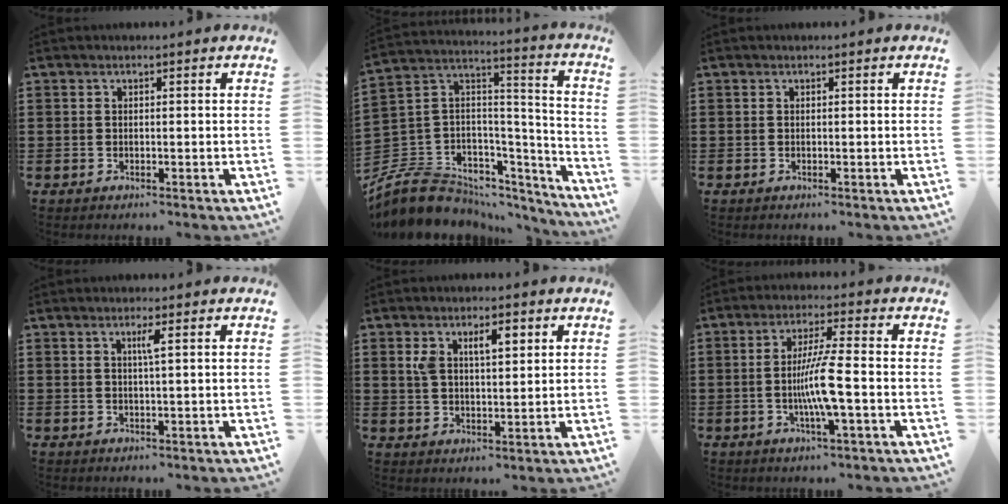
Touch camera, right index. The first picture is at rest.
{"total": 9.2, "force": [-6.4, 6.0, 2.7], "torque": [-0.082, 0.003, -0.123]}
{"total": 0.0}
{"total": 1.8, "force": [0.6, -0.3, 1.7], "torque": [-0.033, -0.004, 0.007]}
{"total": 5.0, "force": [1.9, 2.3, 4.0], "torque": [-0.071, 0.005, 0.027]}
{"total": 7.1, "force": [-1.7, 0.3, 6.9], "torque": [-0.132, -0.009, -0.038]}